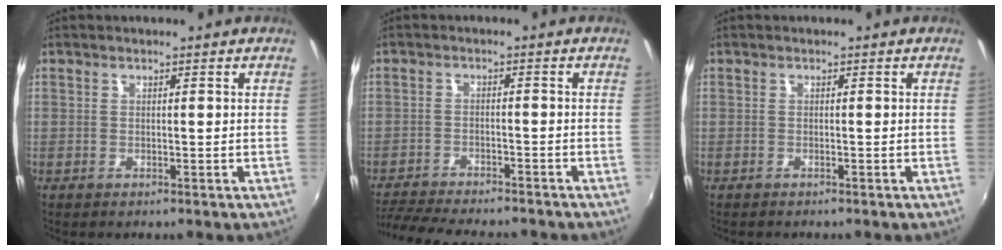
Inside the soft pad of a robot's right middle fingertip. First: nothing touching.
{"total": 13.1, "force": [-11.7, 2.3, 5.5], "torque": [-0.127, -0.020, -0.181]}
{"total": 0.6, "force": [-0.5, 0.1, 0.2], "torque": [-0.005, 0.000, -0.008]}